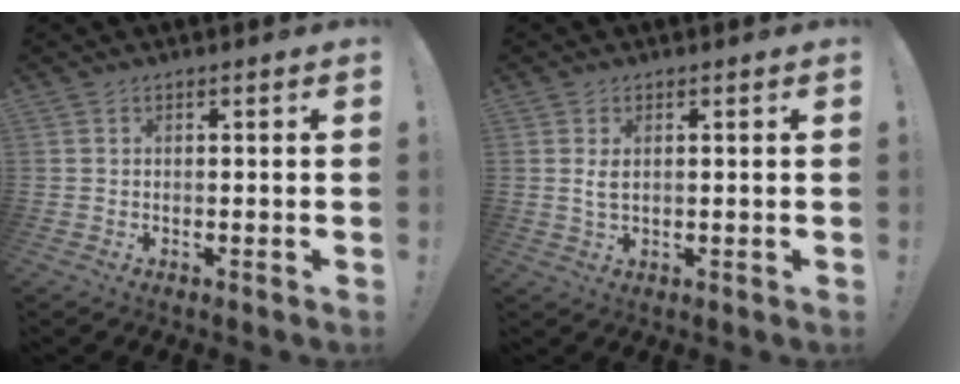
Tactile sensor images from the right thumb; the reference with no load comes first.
{"total": 2.7, "force": [0.9, 1.5, 2.1], "torque": [-0.026, -0.003, 0.013]}